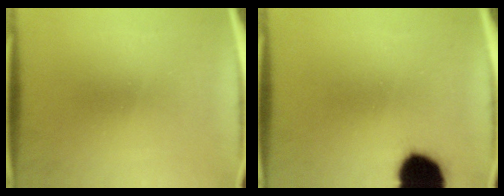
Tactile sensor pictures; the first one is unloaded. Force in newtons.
{"total": 13.9}